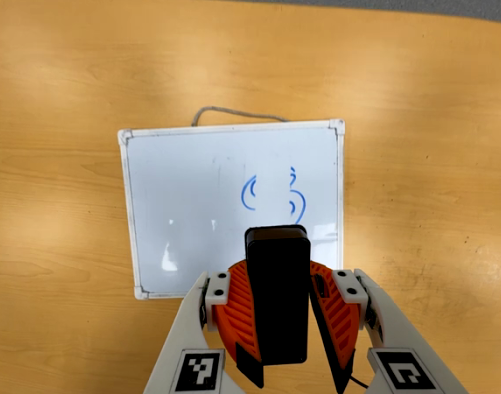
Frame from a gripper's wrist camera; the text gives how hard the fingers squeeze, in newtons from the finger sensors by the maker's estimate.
{"total": 9.2, "left": 9.6, "right": 8.9}